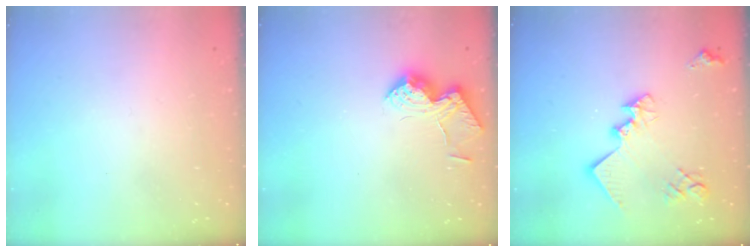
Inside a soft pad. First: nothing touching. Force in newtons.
{"total": 12.5, "press": 12.5, "slide": 0.7}
{"total": 16.8, "press": 16.8, "slide": 0.5}